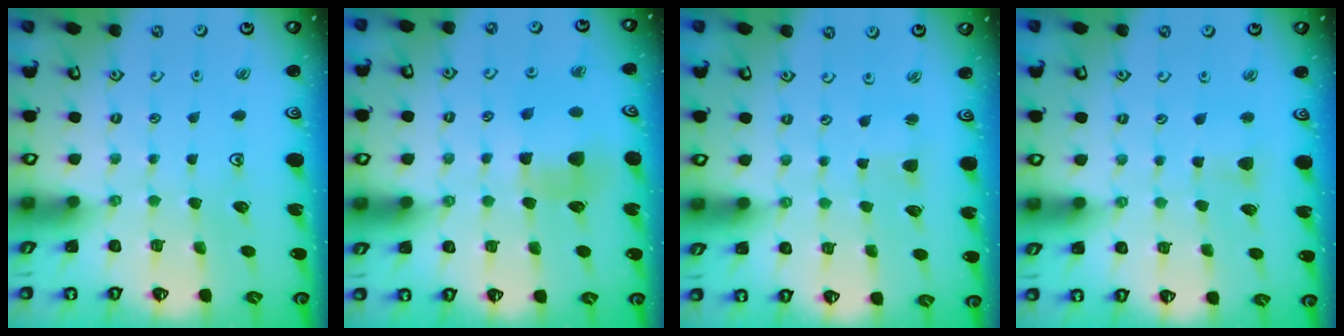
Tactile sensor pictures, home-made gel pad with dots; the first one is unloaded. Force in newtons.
{"total": 6.1, "press": 6.1, "slide": 0.5}
{"total": 1.6, "press": 1.6, "slide": 0.2}
{"total": 2.8, "press": 2.8, "slide": 0.5}